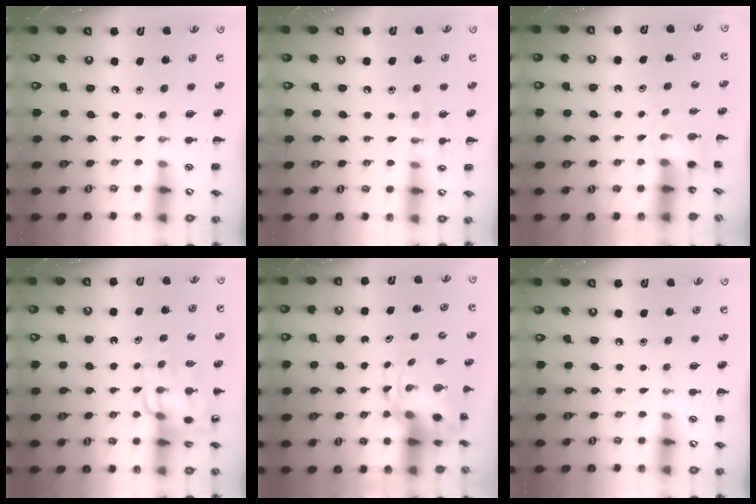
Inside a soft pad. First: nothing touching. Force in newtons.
{"total": 8.2, "press": 8.1, "slide": 0.8}
{"total": 2.9, "press": 2.7, "slide": 1.2}
{"total": 12.4, "press": 12.0, "slide": 3.0}
{"total": 6.6, "press": 6.3, "slide": 2.0}
{"total": 0.0}